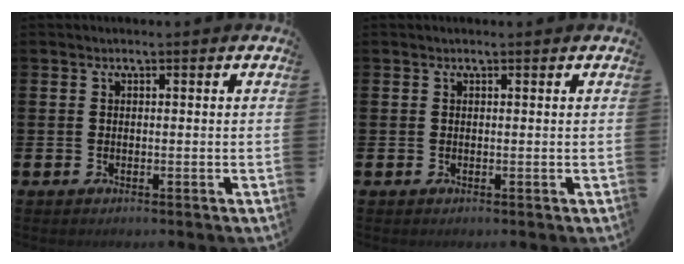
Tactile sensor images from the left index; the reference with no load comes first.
{"total": 0.0}